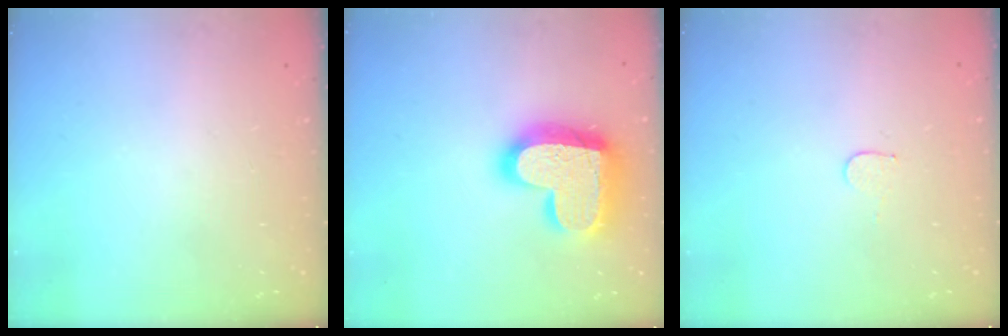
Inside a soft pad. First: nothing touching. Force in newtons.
{"total": 21.5, "press": 21.5, "slide": 1.6}
{"total": 3.4, "press": 3.4, "slide": 0.2}